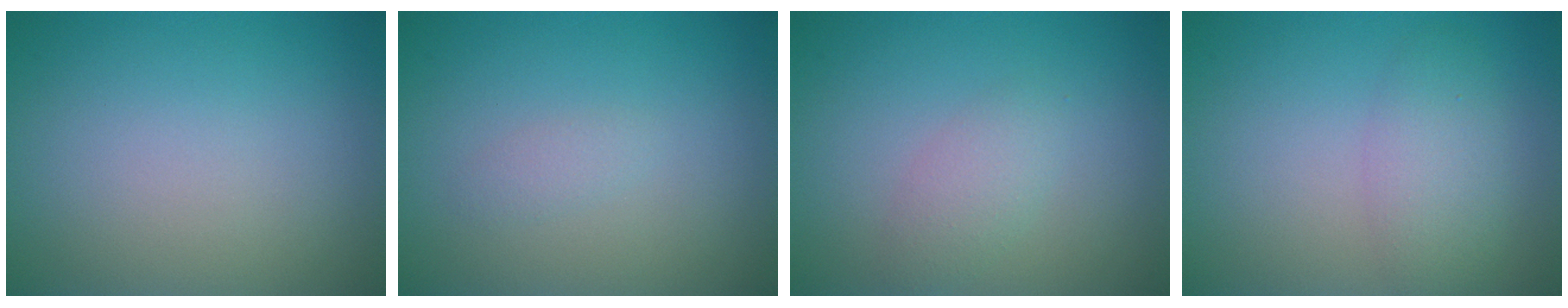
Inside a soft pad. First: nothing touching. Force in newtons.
{"total": 0.8, "press": 0.8, "slide": 0.1}
{"total": 1.8, "press": 1.8, "slide": 0.1}
{"total": 3.1, "press": 3.1, "slide": 0.1}